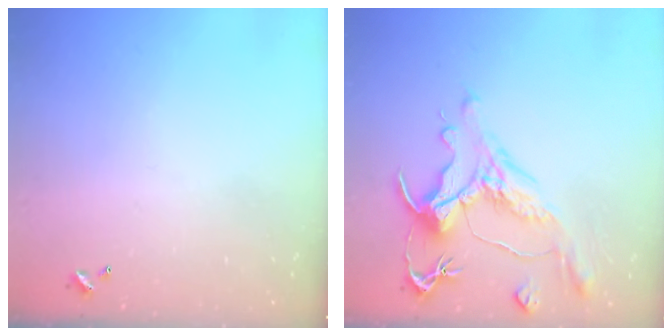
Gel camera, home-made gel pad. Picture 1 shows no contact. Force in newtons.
{"total": 2.5, "press": 2.0, "slide": 1.5}